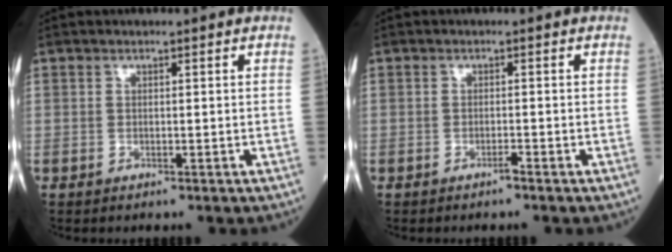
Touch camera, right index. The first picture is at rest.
{"total": 1.0, "force": [-0.8, -0.1, 0.7], "torque": [-0.013, -0.001, -0.014]}